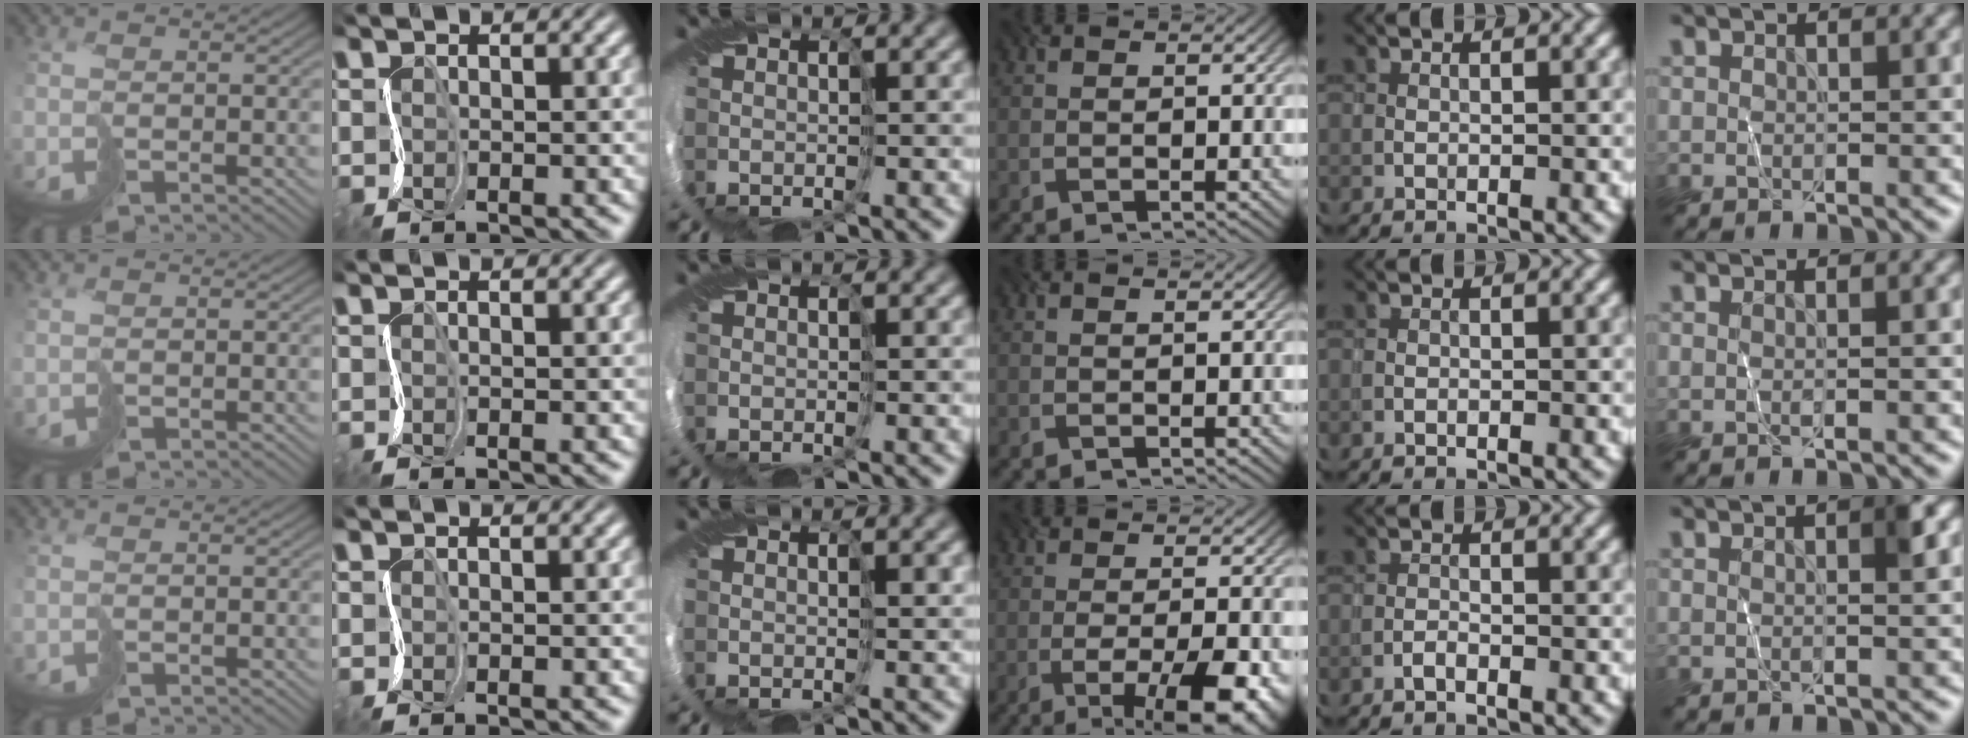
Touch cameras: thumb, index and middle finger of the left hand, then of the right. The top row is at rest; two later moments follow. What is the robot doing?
{"motion": "cut", "object": "paper"}